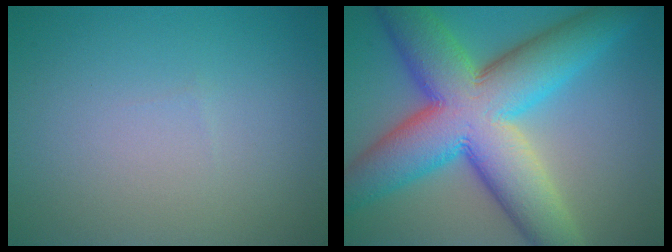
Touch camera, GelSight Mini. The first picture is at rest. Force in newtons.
{"total": 14.3, "press": 14.3, "slide": 0.3}